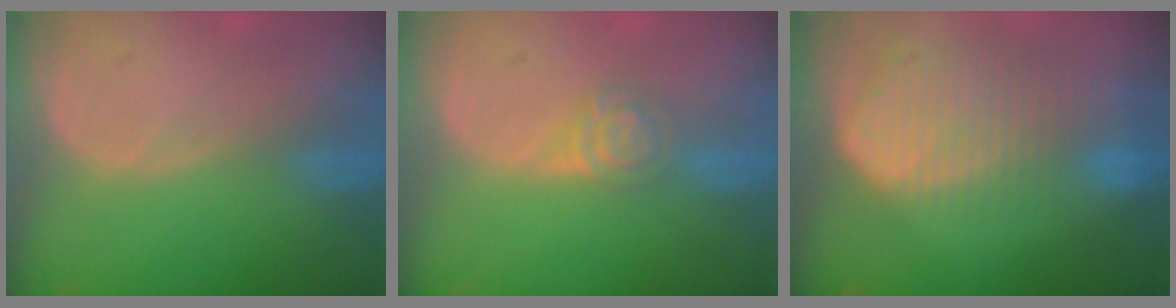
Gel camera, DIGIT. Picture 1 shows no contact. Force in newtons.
{"total": 4.3, "press": 3.9, "slide": 1.8}
{"total": 10.1, "press": 8.7, "slide": 5.2}